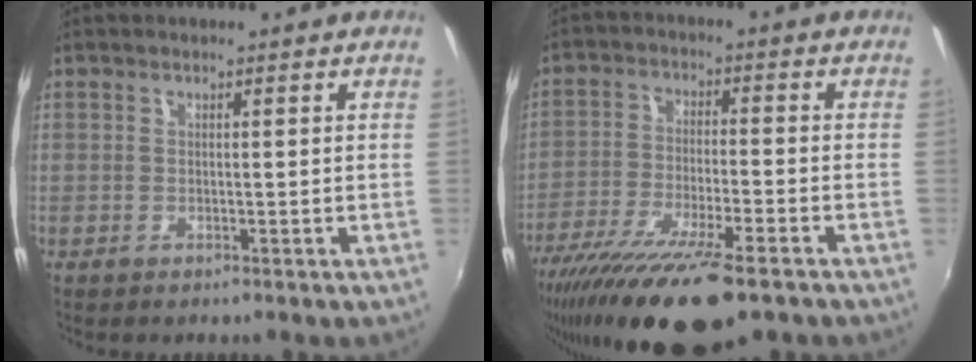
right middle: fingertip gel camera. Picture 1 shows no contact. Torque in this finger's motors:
{"motor_torque": [1.25, -0.88, 0.80, 0.21]}